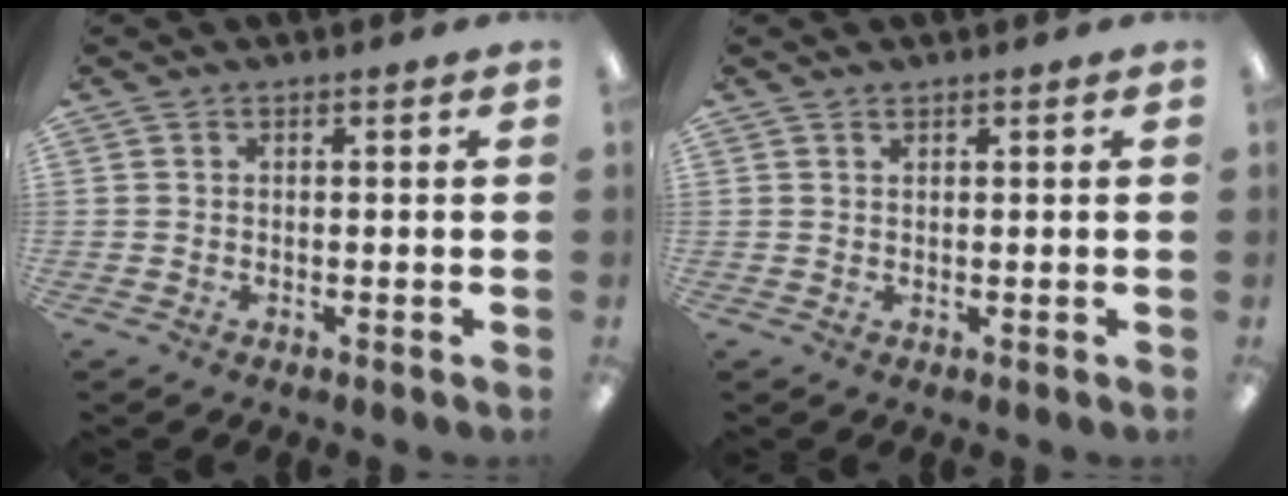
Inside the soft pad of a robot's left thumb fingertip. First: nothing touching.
{"total": 0.6, "force": [0.6, 0.2, 0.3], "torque": [-0.006, 0.002, 0.010]}